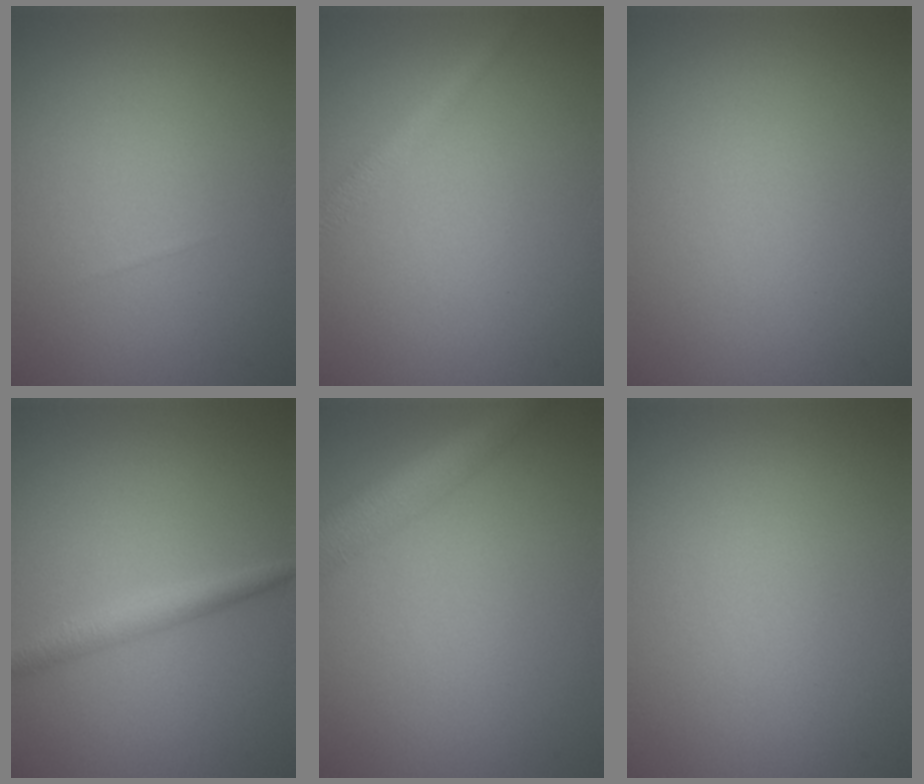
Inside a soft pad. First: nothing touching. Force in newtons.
{"total": 2.0, "press": 2.0, "slide": 0.0}
{"total": 0.0}
{"total": 2.3, "press": 2.3, "slide": 0.0}
{"total": 5.0, "press": 5.0, "slide": 0.3}
{"total": 0.0}